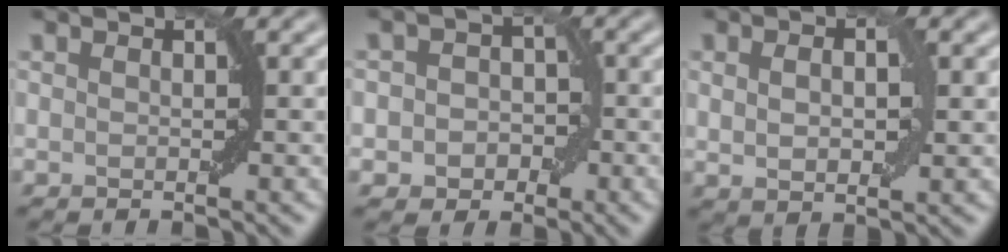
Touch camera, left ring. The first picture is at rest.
{"total": 3.6, "force": [-0.8, 3.2, 1.6], "torque": [0.009, 0.003, -0.025]}
{"total": 3.6, "force": [0.7, 1.7, 3.1], "torque": [-0.060, 0.001, 0.014]}